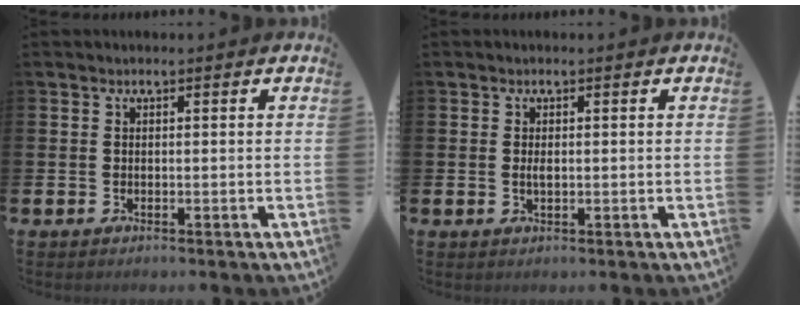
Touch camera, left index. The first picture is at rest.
{"total": 1.0, "force": [0.1, 0.4, 0.9], "torque": [-0.016, 0.002, -0.001]}